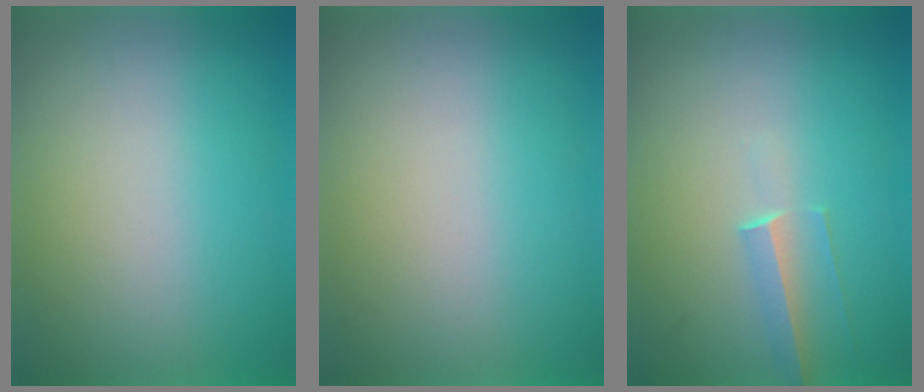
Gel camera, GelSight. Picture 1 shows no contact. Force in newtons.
{"total": 0.0}
{"total": 1.4}